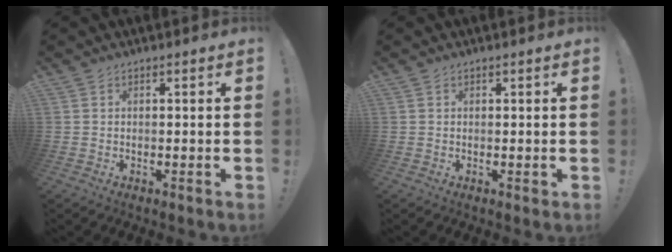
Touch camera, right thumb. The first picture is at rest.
{"total": 1.0, "force": [0.4, 0.7, 0.6], "torque": [-0.011, 0.002, 0.008]}